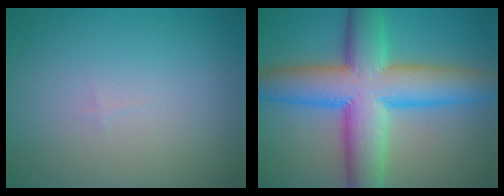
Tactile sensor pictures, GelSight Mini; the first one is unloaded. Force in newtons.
{"total": 11.7, "press": 11.7, "slide": 0.2}